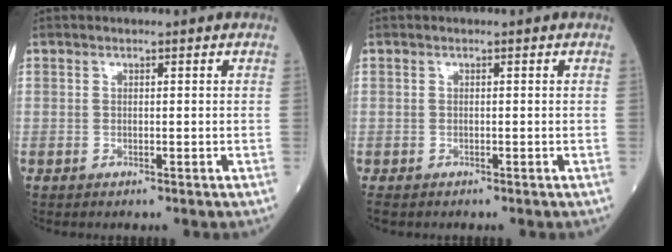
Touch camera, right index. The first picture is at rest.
{"total": 1.3, "force": [-1.1, 0.7, 0.3], "torque": [-0.010, -0.002, -0.017]}